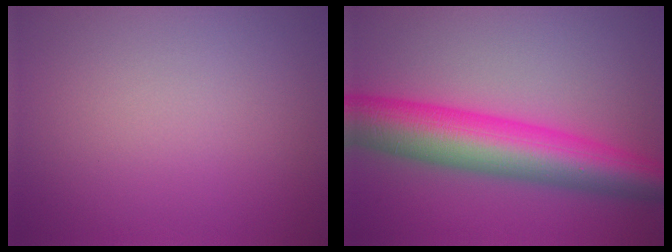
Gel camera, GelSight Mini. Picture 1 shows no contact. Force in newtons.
{"total": 9.6, "press": 9.6, "slide": 0.1}